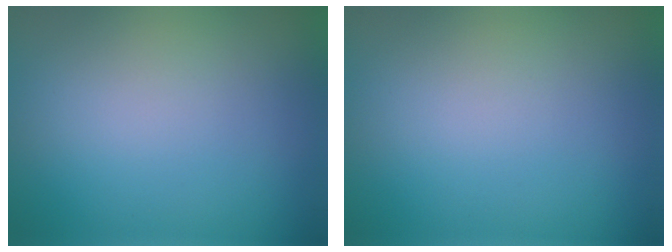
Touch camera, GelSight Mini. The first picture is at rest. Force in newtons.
{"total": 0.0}